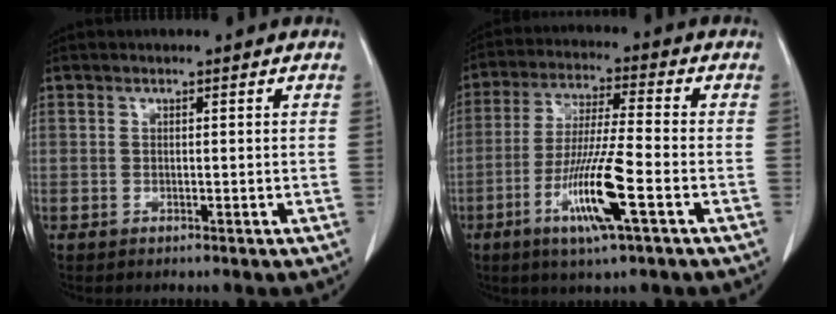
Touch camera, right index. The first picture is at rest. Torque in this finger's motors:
{"motor_torque": [1.29, -0.85, 0.35, 0.21]}